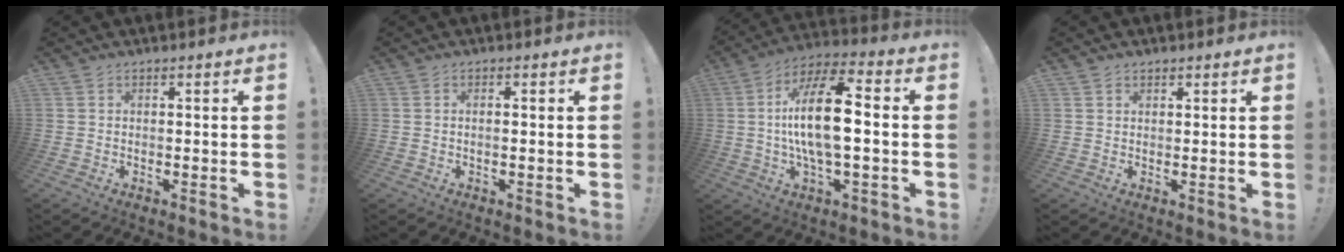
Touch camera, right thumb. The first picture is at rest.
{"total": 1.1, "force": [-0.4, 0.0, 1.0], "torque": [-0.022, 0.003, -0.008]}
{"total": 17.5, "force": [-0.2, 6.2, 16.3], "torque": [-0.295, 0.005, -0.013]}
{"total": 1.1, "force": [0.9, 0.7, 0.3], "torque": [-0.001, -0.002, 0.017]}